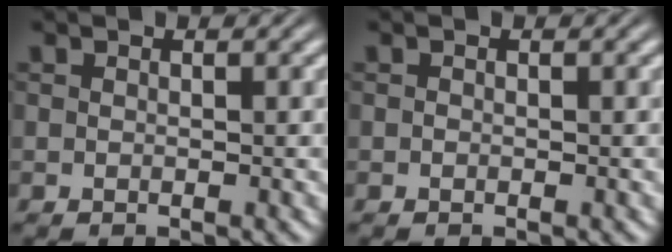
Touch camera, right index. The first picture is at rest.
{"total": 0.7, "force": [-0.2, -0.7, -0.1], "torque": [0.006, -0.004, -0.001]}